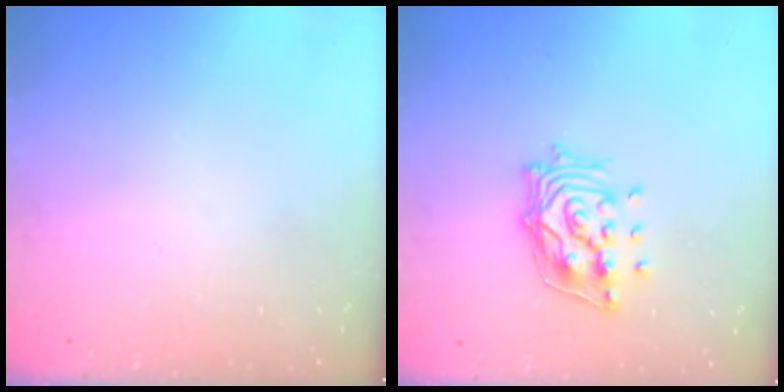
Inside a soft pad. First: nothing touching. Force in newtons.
{"total": 13.9, "press": 13.8, "slide": 1.8}